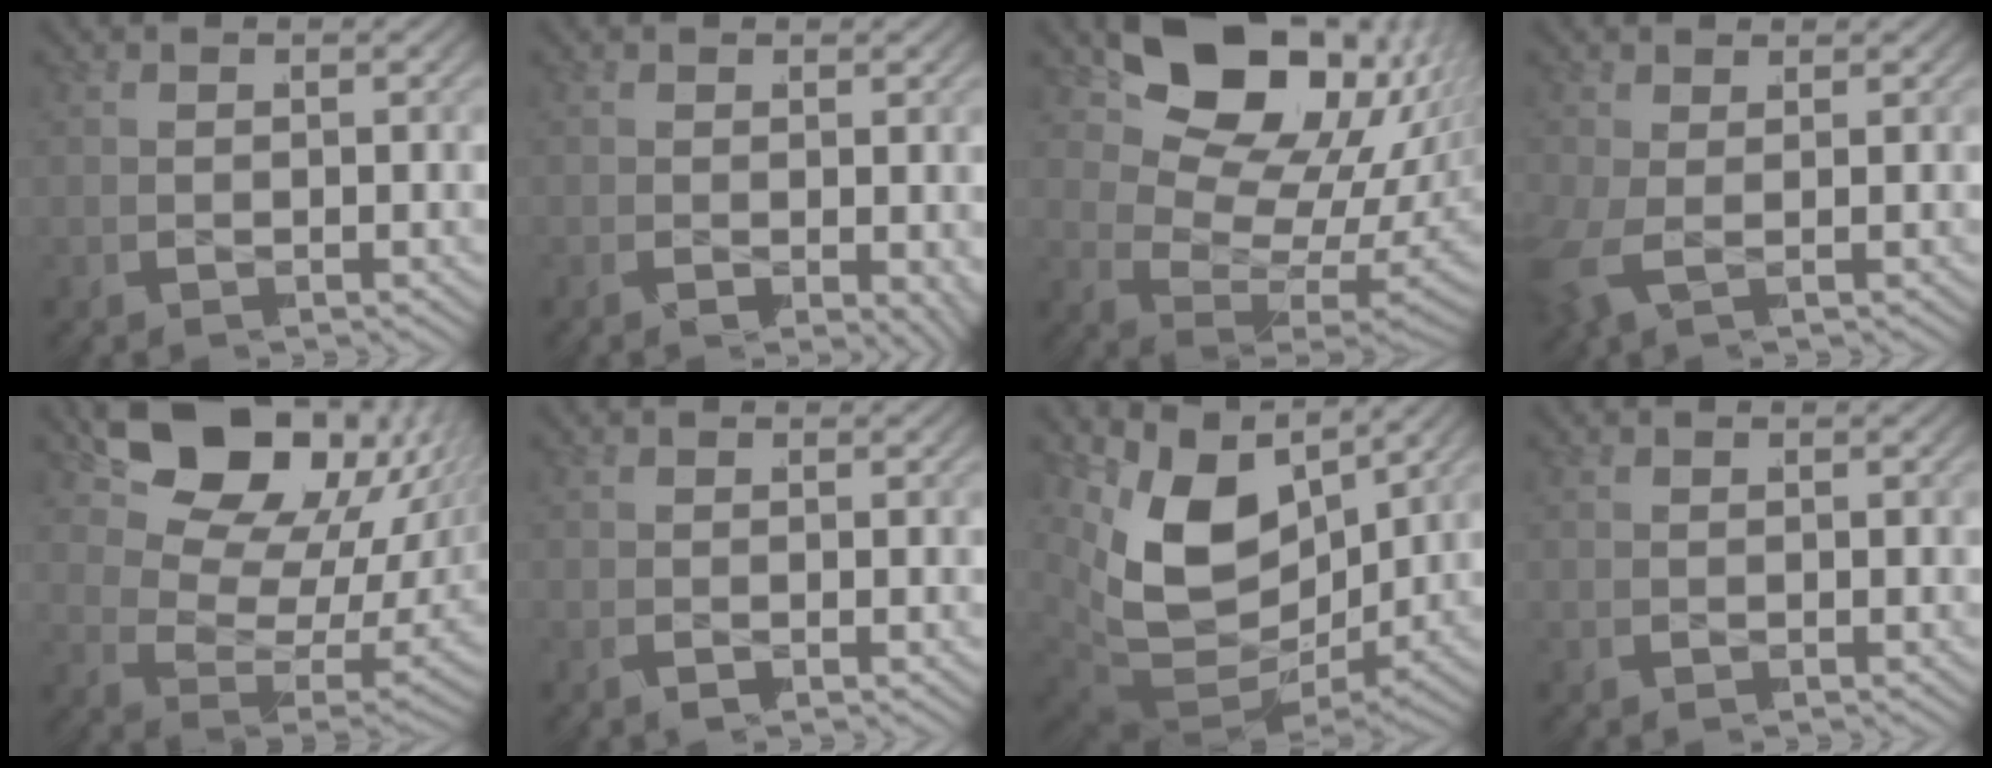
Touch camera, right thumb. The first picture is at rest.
{"total": 2.2, "force": [-0.6, 1.1, 1.8], "torque": [-0.025, -0.015, -0.004]}
{"total": 17.7, "force": [3.0, 11.1, 13.4], "torque": [-0.233, -0.008, 0.046]}
{"total": 1.7, "force": [0.0, 1.1, 1.3], "torque": [-0.047, -0.008, 0.001]}
{"total": 13.4, "force": [4.0, 7.6, 10.3], "torque": [-0.202, -0.006, 0.066]}
{"total": 0.0}
{"total": 14.1, "force": [0.1, 9.2, 10.6], "torque": [-0.247, -0.044, 0.024]}
{"total": 0.0}